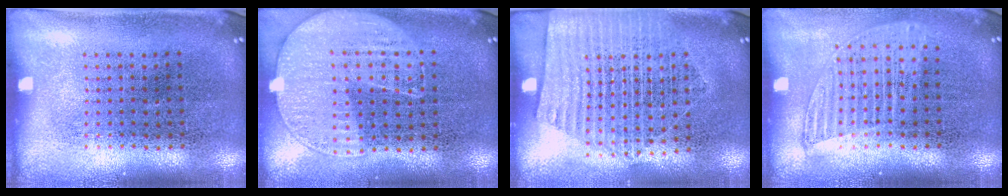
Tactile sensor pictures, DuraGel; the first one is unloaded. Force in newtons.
{"total": 1.1, "press": 1.0, "slide": 0.6}
{"total": 1.4, "press": 1.3, "slide": 0.7}
{"total": 1.3, "press": 1.1, "slide": 0.6}